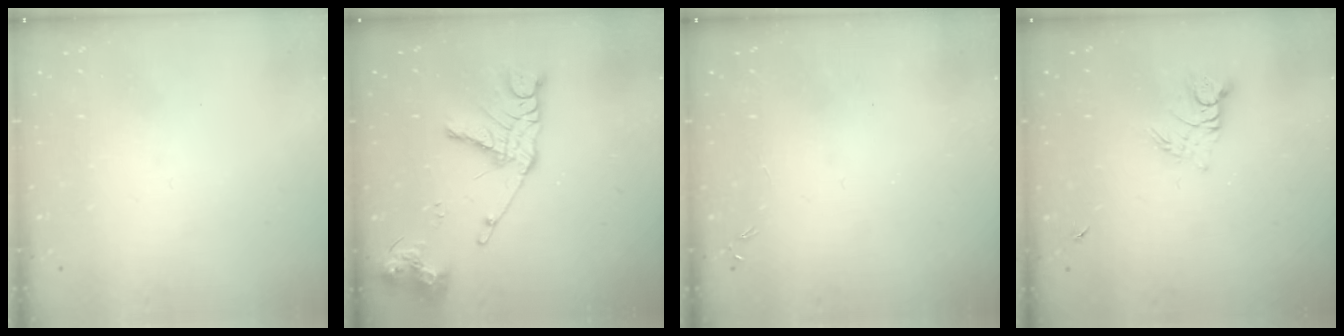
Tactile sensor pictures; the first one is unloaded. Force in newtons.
{"total": 14.2, "press": 14.2, "slide": 1.3}
{"total": 0.0}
{"total": 6.2, "press": 6.2, "slide": 0.5}